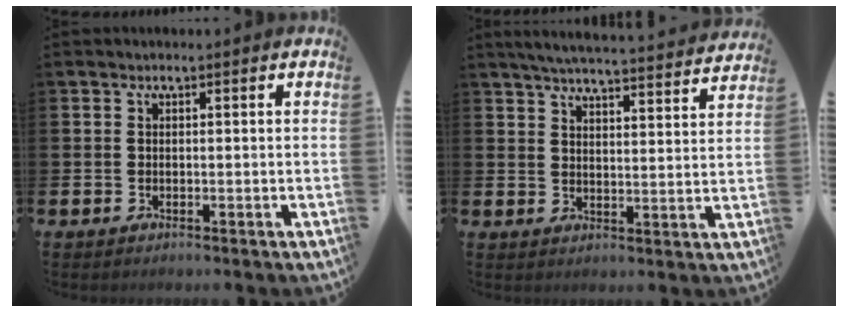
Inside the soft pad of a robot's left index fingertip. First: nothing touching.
{"total": 5.4, "force": [5.3, 0.0, 1.3], "torque": [-0.039, -0.039, 0.091]}